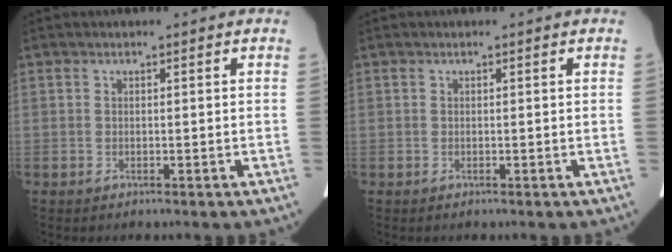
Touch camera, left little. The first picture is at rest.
{"total": 0.0}